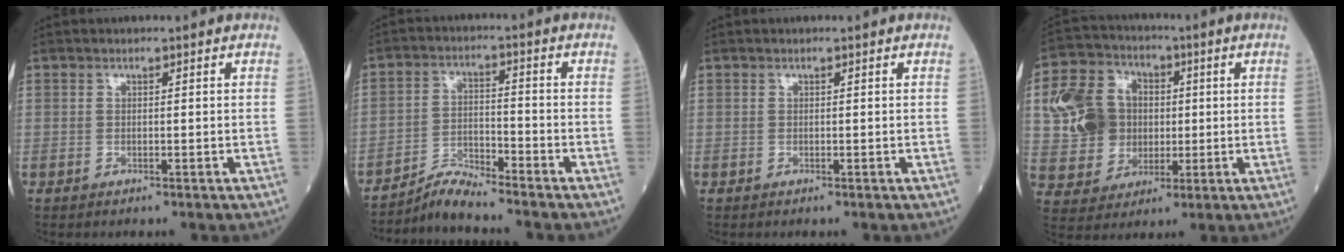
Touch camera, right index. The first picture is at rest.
{"total": 4.8, "force": [-4.7, -0.6, 0.5], "torque": [-0.016, -0.013, -0.086]}
{"total": 0.0}
{"total": 12.3, "force": [1.3, 10.8, 5.8], "torque": [-0.145, 0.039, 0.033]}